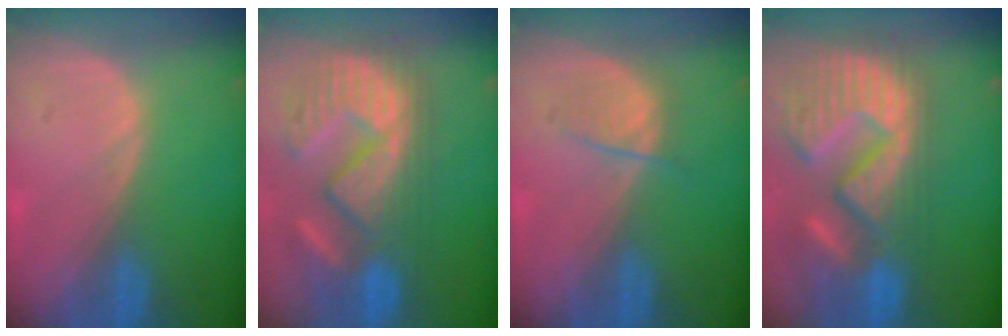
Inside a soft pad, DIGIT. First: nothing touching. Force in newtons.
{"total": 12.3, "press": 11.6, "slide": 4.0}
{"total": 2.6, "press": 2.5, "slide": 0.5}
{"total": 15.4, "press": 12.8, "slide": 8.6}